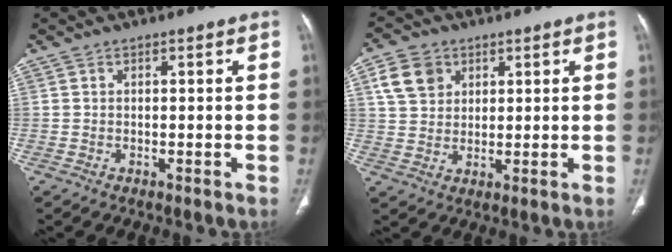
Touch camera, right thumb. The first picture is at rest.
{"total": 7.5, "force": [3.3, 5.9, 3.3], "torque": [-0.039, -0.006, 0.063]}